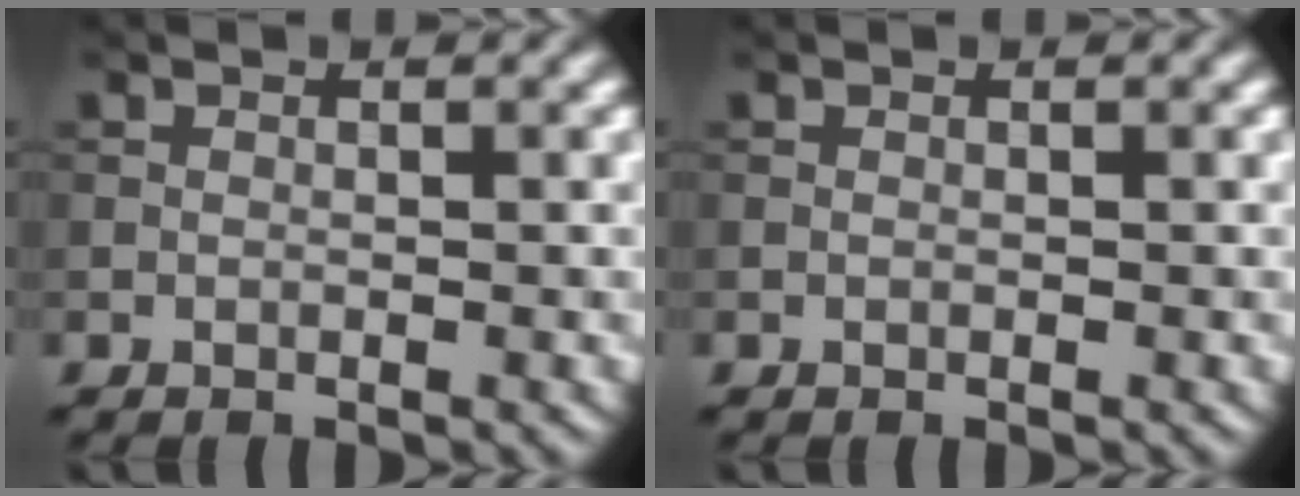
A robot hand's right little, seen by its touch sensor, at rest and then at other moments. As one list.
[{"total": 0.0}]